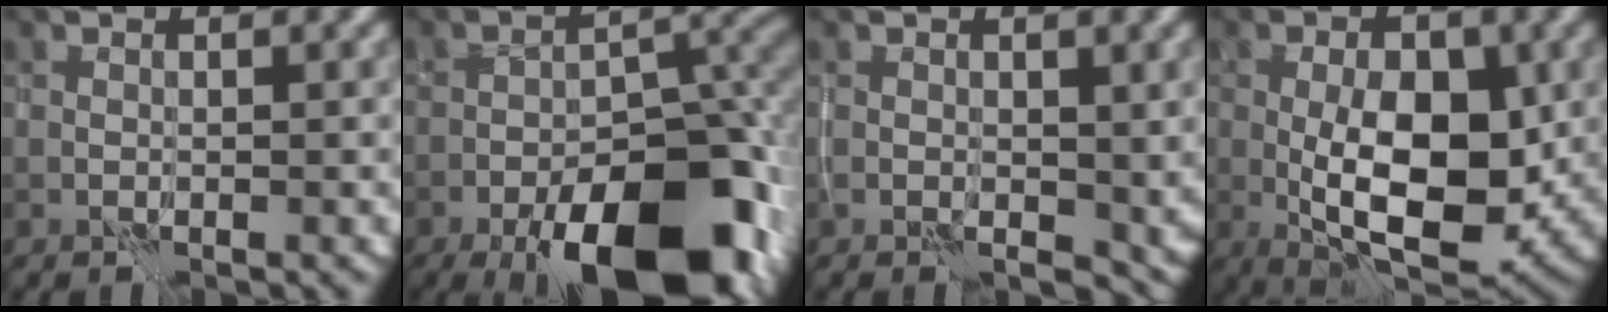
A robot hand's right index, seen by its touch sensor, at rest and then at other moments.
{"total": 14.2, "force": [-8.0, 5.9, 10.2], "torque": [-0.147, -0.007, -0.125]}
{"total": 3.0, "force": [0.0, 1.8, 2.4], "torque": [-0.045, -0.011, 0.003]}
{"total": 9.4, "force": [-1.4, 4.4, 8.2], "torque": [-0.136, 0.000, -0.021]}